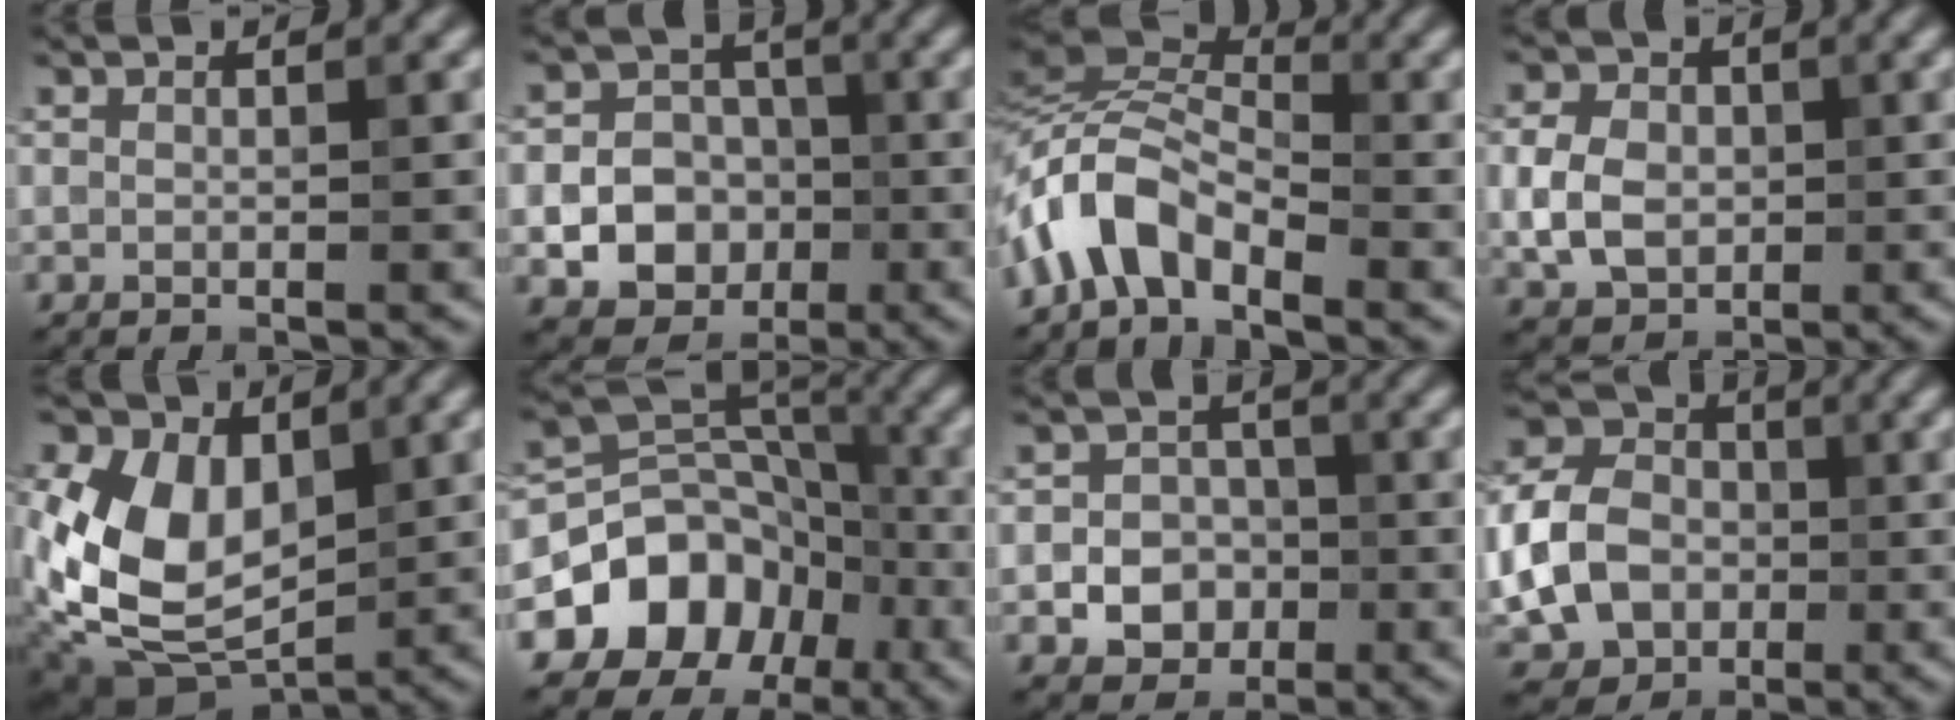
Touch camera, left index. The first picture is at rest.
{"total": 9.2, "force": [-2.3, 8.1, 3.8], "torque": [-0.054, -0.005, -0.058]}
{"total": 5.5, "force": [-3.1, 2.4, 3.9], "torque": [-0.076, 0.013, -0.074]}
{"total": 4.7, "force": [-0.2, 3.6, 3.1], "torque": [-0.066, 0.007, -0.007]}
{"total": 11.6, "force": [0.8, 7.9, 8.4], "torque": [-0.186, -0.003, 0.020]}
{"total": 12.8, "force": [-5.7, 10.2, 5.1], "torque": [-0.090, -0.004, -0.112]}
{"total": 5.7, "force": [-1.9, 4.8, 2.4], "torque": [-0.019, 0.003, -0.050]}
{"total": 9.7, "force": [-1.7, 7.4, 6.1], "torque": [-0.143, -0.007, -0.032]}